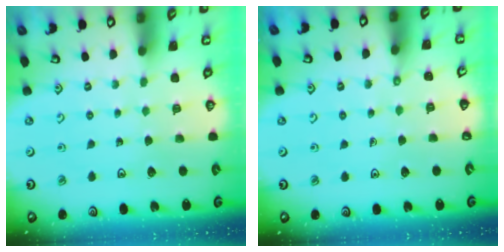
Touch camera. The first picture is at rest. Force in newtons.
{"total": 2.5, "press": 2.5, "slide": 0.4}